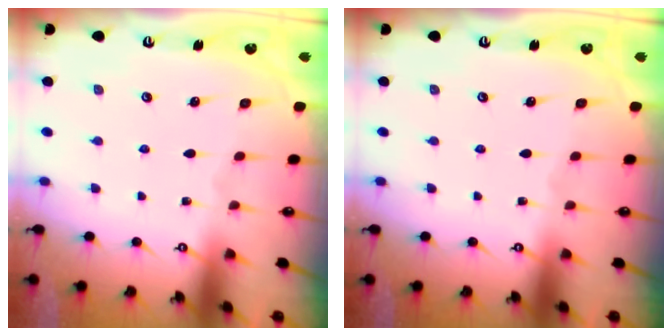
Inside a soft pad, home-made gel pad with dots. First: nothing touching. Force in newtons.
{"total": 0.0}